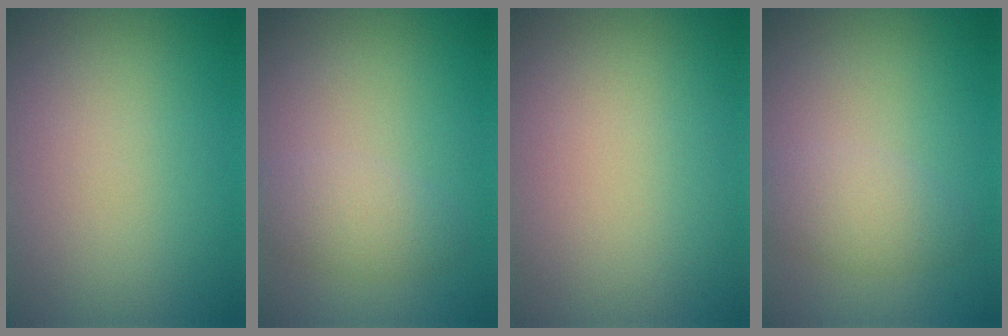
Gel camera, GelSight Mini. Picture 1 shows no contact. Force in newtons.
{"total": 2.7, "press": 2.7, "slide": 0.0}
{"total": 0.0}
{"total": 2.9, "press": 2.9, "slide": 0.1}